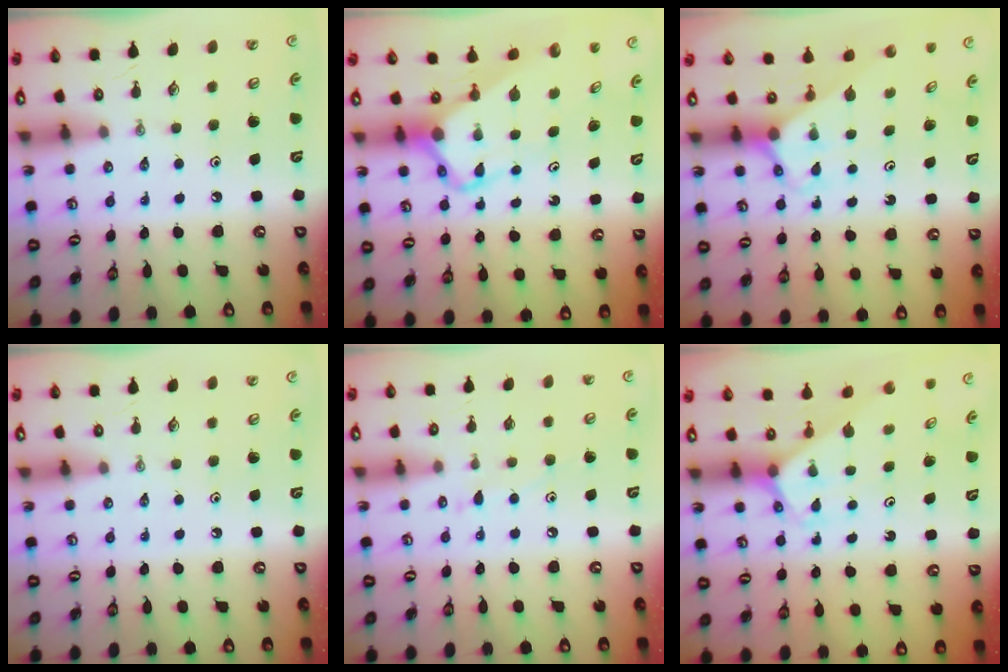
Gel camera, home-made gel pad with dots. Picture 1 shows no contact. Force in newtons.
{"total": 6.4, "press": 6.4, "slide": 0.6}
{"total": 2.7, "press": 2.7, "slide": 0.2}
{"total": 0.0}
{"total": 5.6, "press": 5.5, "slide": 0.5}
{"total": 2.4, "press": 2.4, "slide": 0.2}